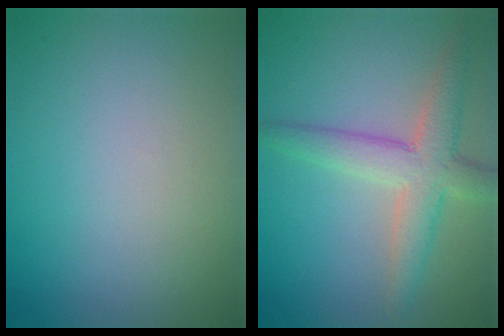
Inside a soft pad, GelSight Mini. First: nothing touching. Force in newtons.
{"total": 4.8, "press": 4.8, "slide": 0.1}